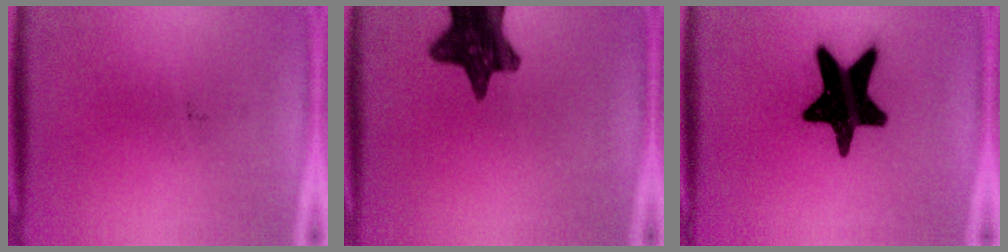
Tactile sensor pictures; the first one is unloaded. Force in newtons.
{"total": 12.6}
{"total": 19.7}